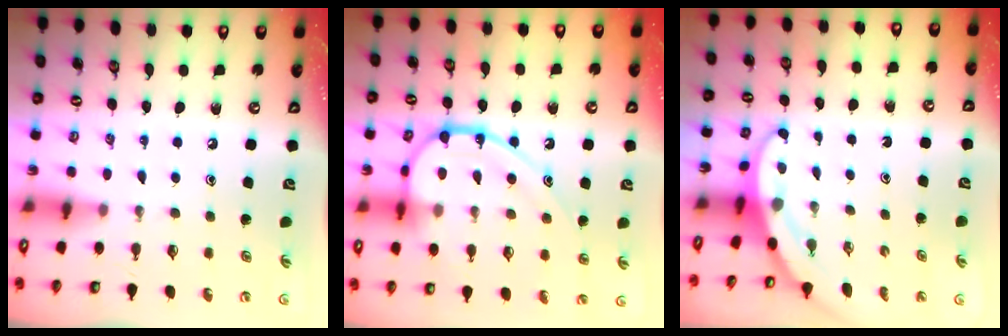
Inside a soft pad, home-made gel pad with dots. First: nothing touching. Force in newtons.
{"total": 15.7, "press": 15.7, "slide": 1.2}
{"total": 3.0, "press": 3.0, "slide": 0.2}